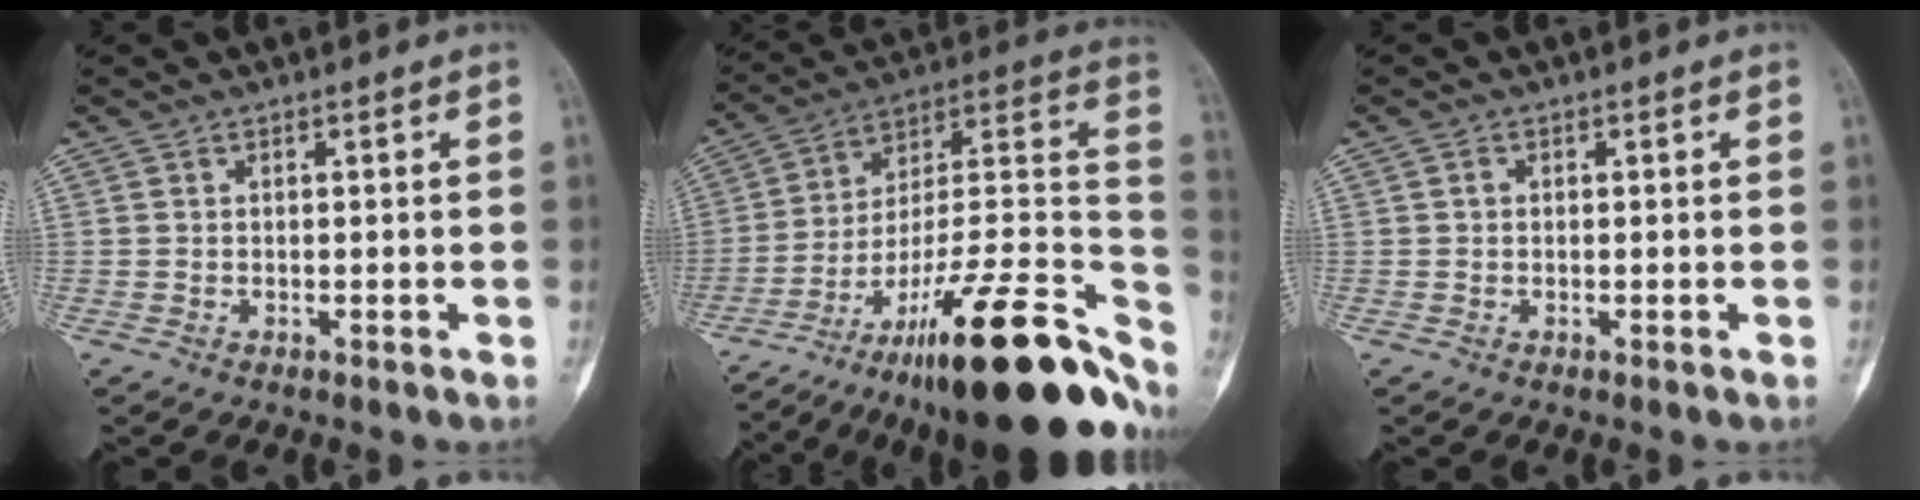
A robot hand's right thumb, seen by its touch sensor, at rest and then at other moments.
{"total": 33.1, "force": [-17.6, 9.9, 26.2], "torque": [-0.286, 0.081, -0.271]}
{"total": 0.6, "force": [0.0, 0.5, 0.3], "torque": [0.002, 0.002, -0.003]}